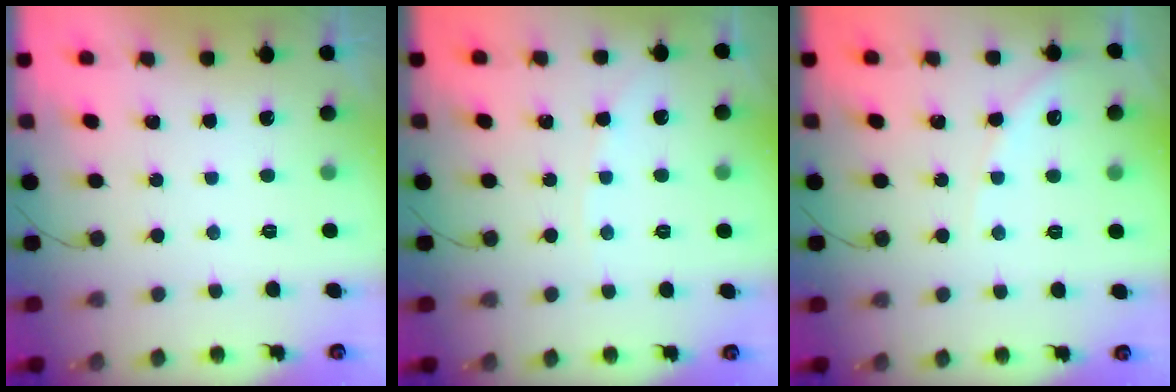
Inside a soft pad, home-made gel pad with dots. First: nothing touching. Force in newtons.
{"total": 2.1, "press": 2.1, "slide": 0.3}
{"total": 6.0, "press": 6.0, "slide": 0.6}